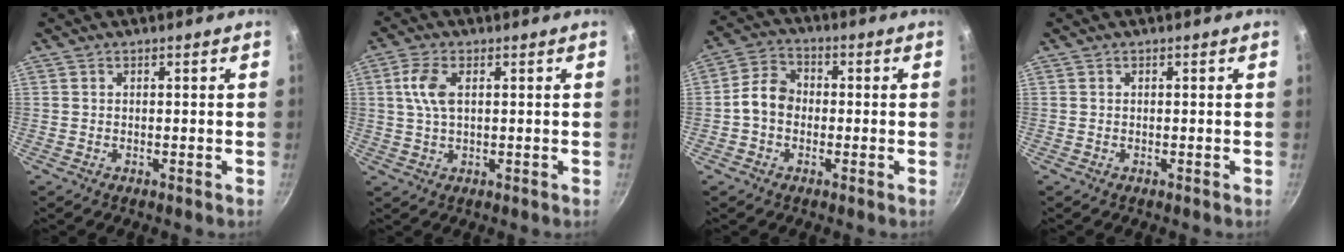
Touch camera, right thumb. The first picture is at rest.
{"total": 5.7, "force": [1.3, 3.0, 4.6], "torque": [-0.095, 0.007, 0.024]}
{"total": 6.7, "force": [-0.8, 5.3, 4.0], "torque": [-0.048, 0.024, -0.030]}
{"total": 0.0}